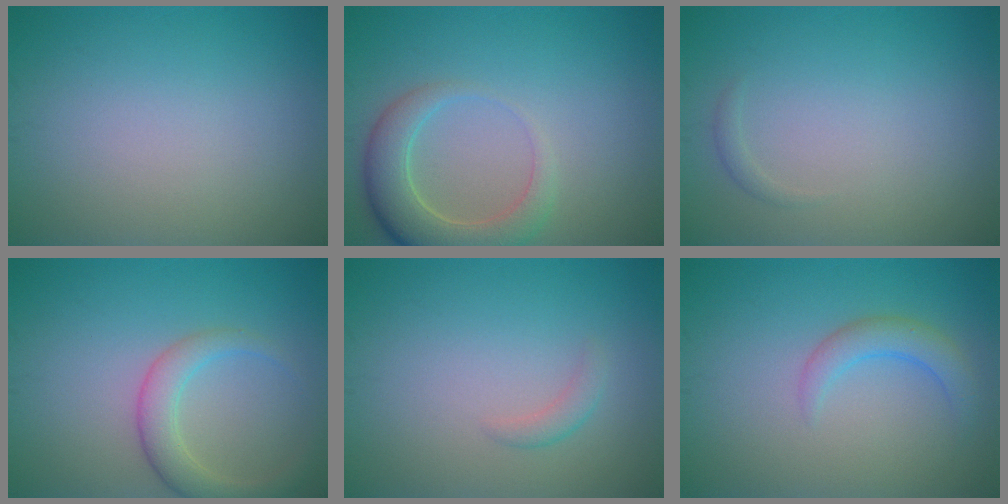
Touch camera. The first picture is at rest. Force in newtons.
{"total": 5.0, "press": 4.9, "slide": 0.6}
{"total": 0.6, "press": 0.6, "slide": 0.0}
{"total": 3.3, "press": 3.3, "slide": 0.1}
{"total": 1.1, "press": 1.1, "slide": 0.0}
{"total": 2.4, "press": 2.4, "slide": 0.3}